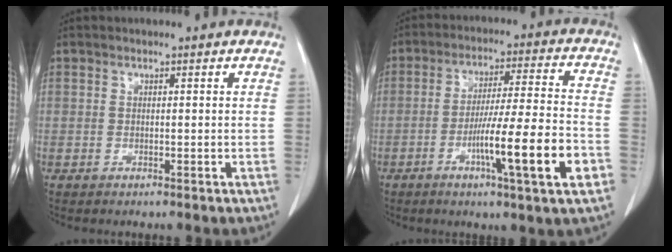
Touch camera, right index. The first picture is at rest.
{"total": 13.9, "force": [-5.0, -0.2, 13.0], "torque": [-0.214, -0.009, -0.082]}